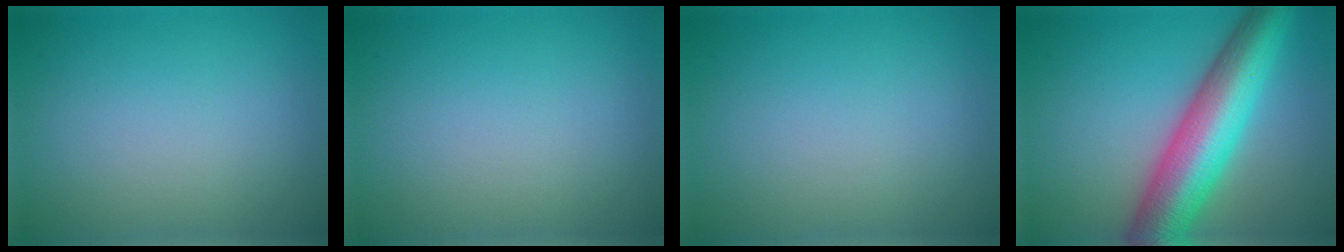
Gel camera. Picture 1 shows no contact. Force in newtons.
{"total": 0.0}
{"total": 0.0}
{"total": 10.0, "press": 10.0, "slide": 0.3}